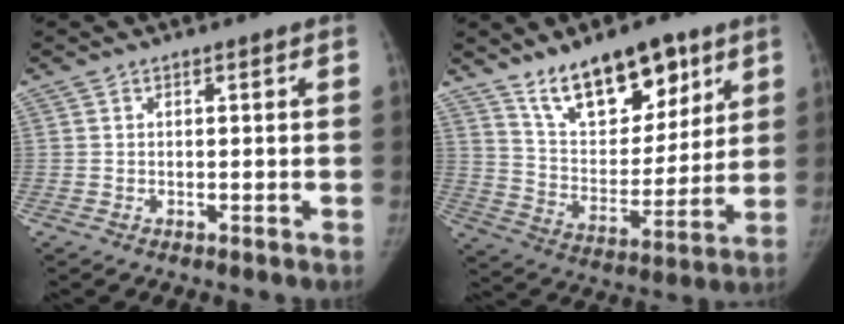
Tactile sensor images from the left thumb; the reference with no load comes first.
{"total": 17.7, "force": [11.5, 8.5, 10.5], "torque": [-0.114, -0.065, 0.203]}